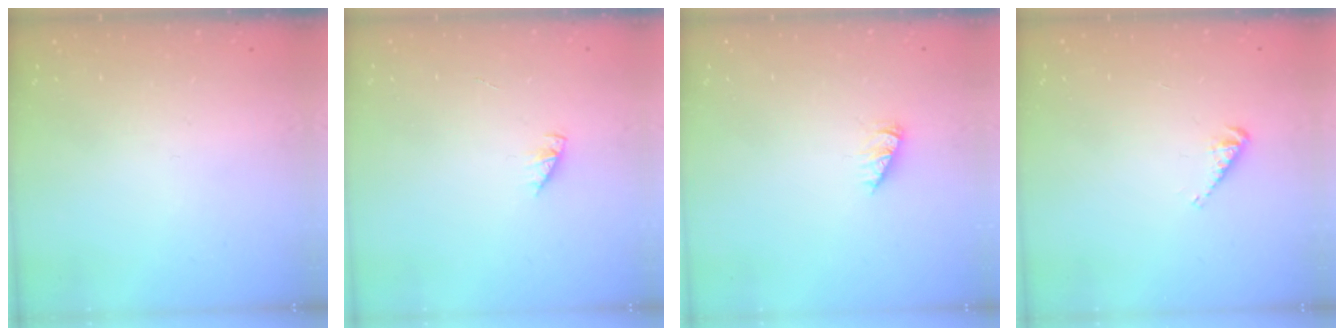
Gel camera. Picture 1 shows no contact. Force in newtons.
{"total": 2.4, "press": 2.4, "slide": 0.3}
{"total": 3.4, "press": 3.4, "slide": 0.4}
{"total": 2.9, "press": 2.9, "slide": 0.3}